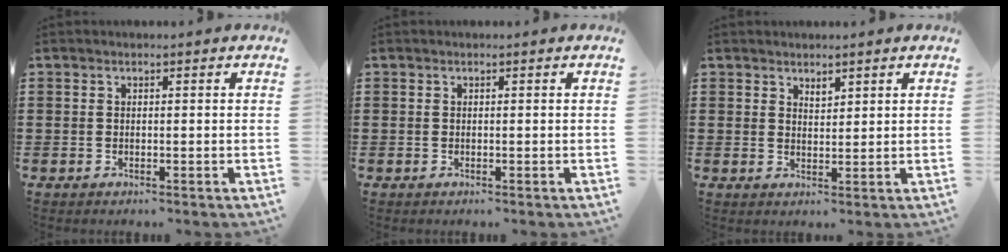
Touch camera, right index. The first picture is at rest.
{"total": 0.0}
{"total": 1.8, "force": [1.6, 0.7, 0.3], "torque": [-0.008, 0.002, 0.031]}